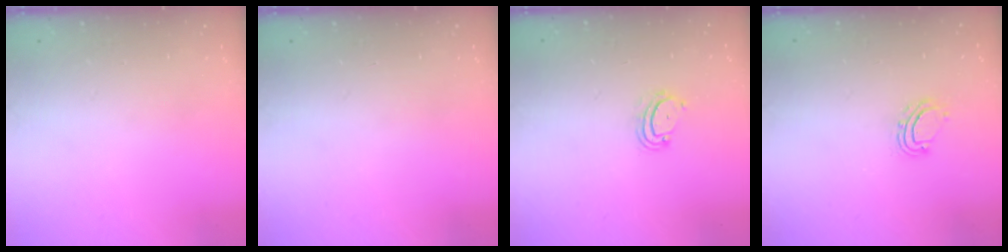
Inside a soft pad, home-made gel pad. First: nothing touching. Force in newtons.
{"total": 0.0}
{"total": 3.9, "press": 3.9, "slide": 0.3}
{"total": 4.5, "press": 4.5, "slide": 0.2}